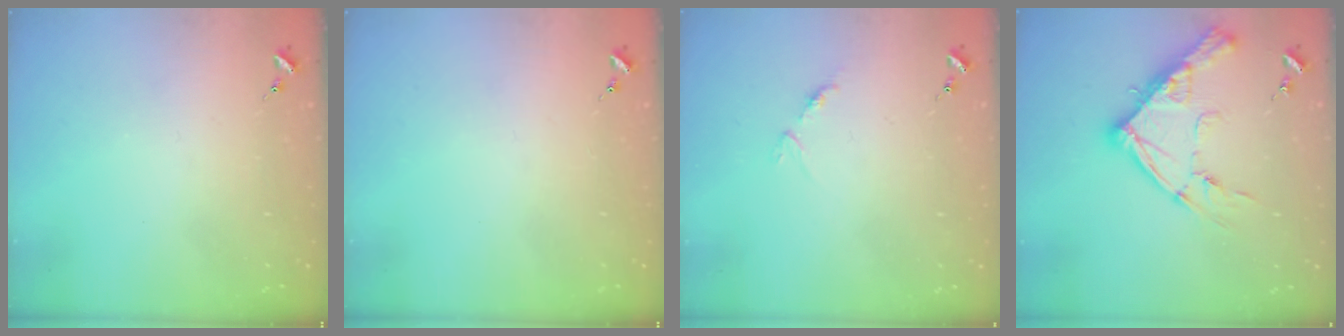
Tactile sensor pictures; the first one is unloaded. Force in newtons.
{"total": 0.0}
{"total": 3.2, "press": 3.2, "slide": 0.4}
{"total": 16.4, "press": 16.3, "slide": 1.4}